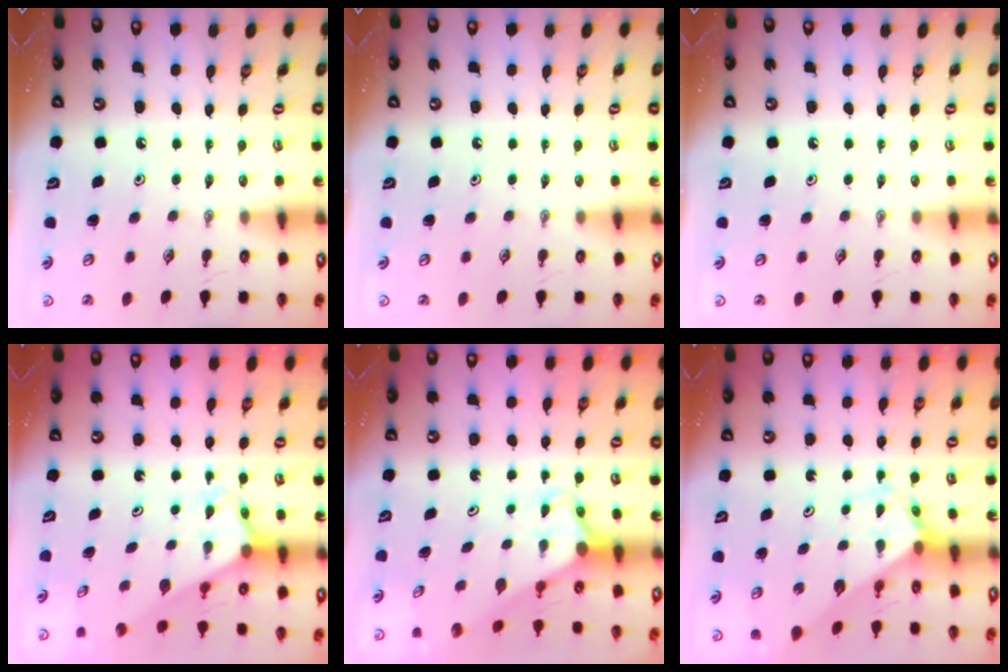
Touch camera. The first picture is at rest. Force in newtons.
{"total": 0.0}
{"total": 0.0}
{"total": 2.4, "press": 2.4, "slide": 0.1}
{"total": 2.9, "press": 2.9, "slide": 0.3}
{"total": 2.7, "press": 2.7, "slide": 0.2}